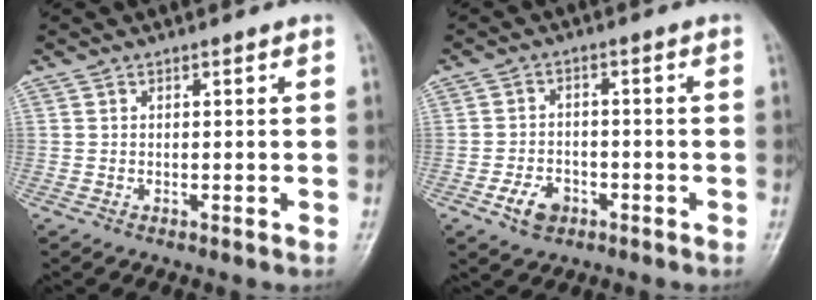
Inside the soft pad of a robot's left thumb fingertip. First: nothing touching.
{"total": 5.1, "force": [-2.5, 3.5, 2.7], "torque": [-0.038, 0.016, -0.042]}